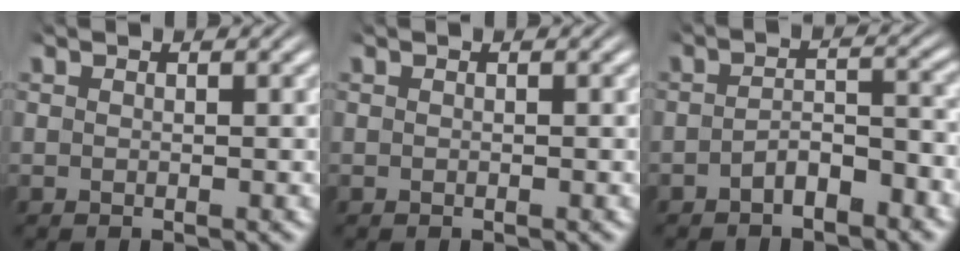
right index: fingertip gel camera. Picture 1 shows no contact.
{"total": 0.0}
{"total": 3.0, "force": [-2.5, 1.0, 1.3], "torque": [-0.015, -0.008, -0.043]}